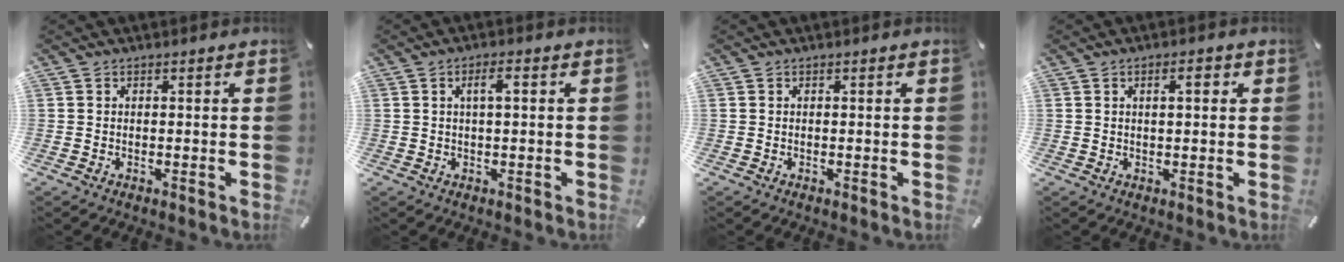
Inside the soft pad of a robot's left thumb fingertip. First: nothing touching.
{"total": 3.5, "force": [0.8, 0.8, 3.3], "torque": [-0.057, 0.002, 0.009]}
{"total": 0.0}
{"total": 3.2, "force": [1.1, 1.2, 2.8], "torque": [-0.042, 0.001, 0.012]}